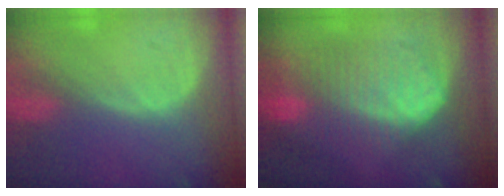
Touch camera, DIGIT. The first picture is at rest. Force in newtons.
{"total": 10.5, "press": 10.4, "slide": 0.6}